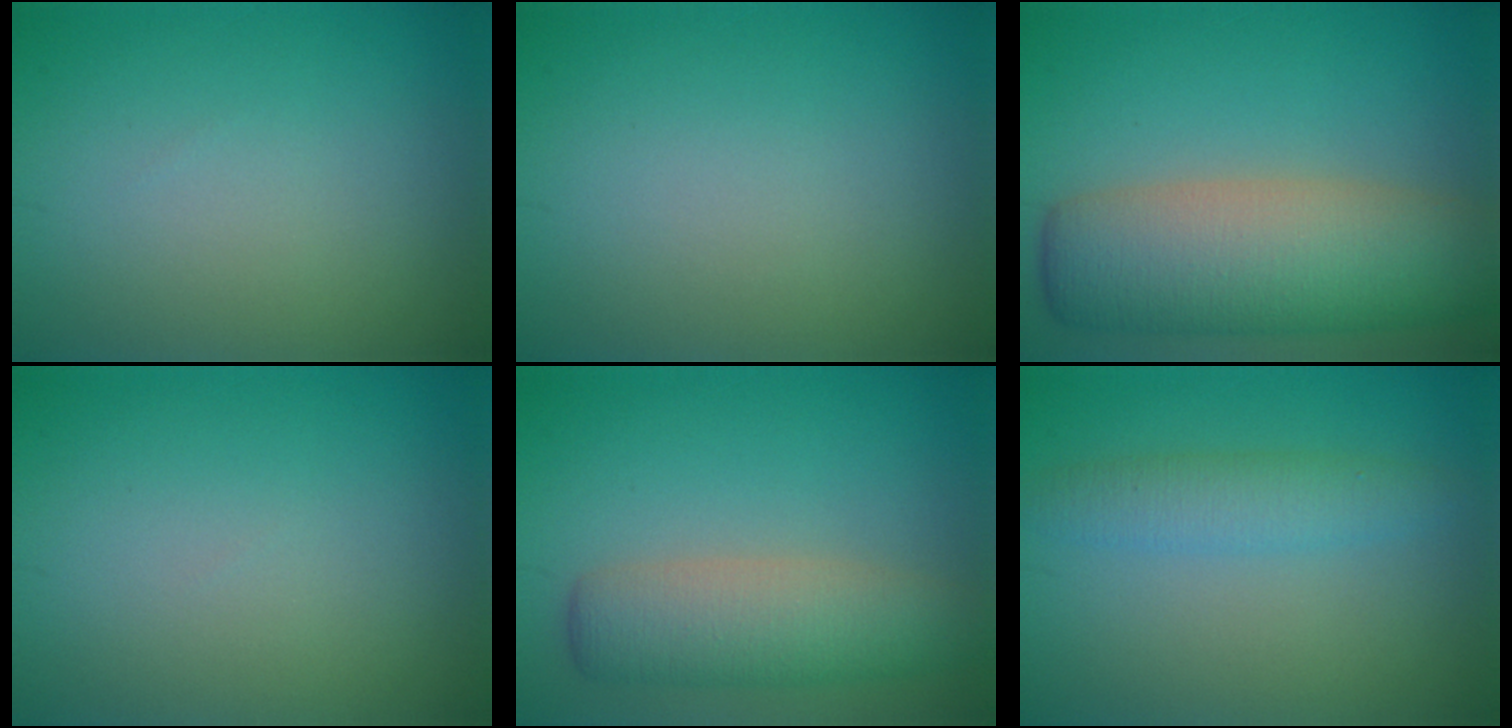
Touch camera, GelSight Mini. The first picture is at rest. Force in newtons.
{"total": 0.0}
{"total": 10.6, "press": 10.5, "slide": 0.5}
{"total": 0.0}
{"total": 5.5, "press": 5.5, "slide": 0.2}
{"total": 2.9, "press": 2.9, "slide": 0.1}